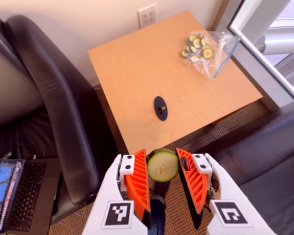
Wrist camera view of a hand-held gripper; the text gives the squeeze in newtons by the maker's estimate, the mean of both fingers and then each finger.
{"total": 8.3, "left": 8.1, "right": 8.5}